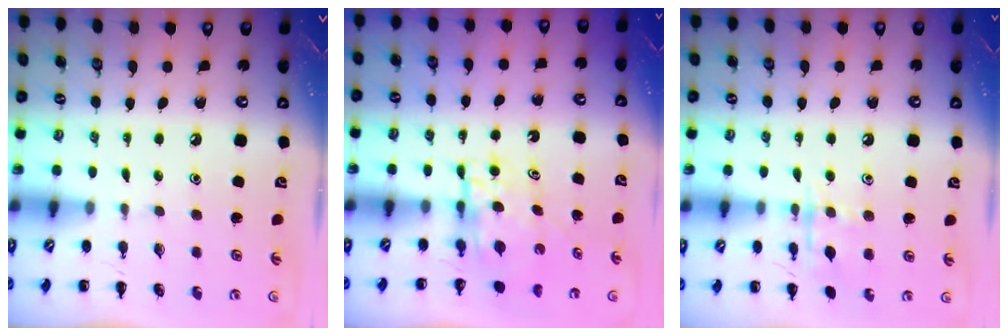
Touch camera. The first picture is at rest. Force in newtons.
{"total": 4.8, "press": 4.8, "slide": 0.4}
{"total": 9.7, "press": 9.7, "slide": 0.5}